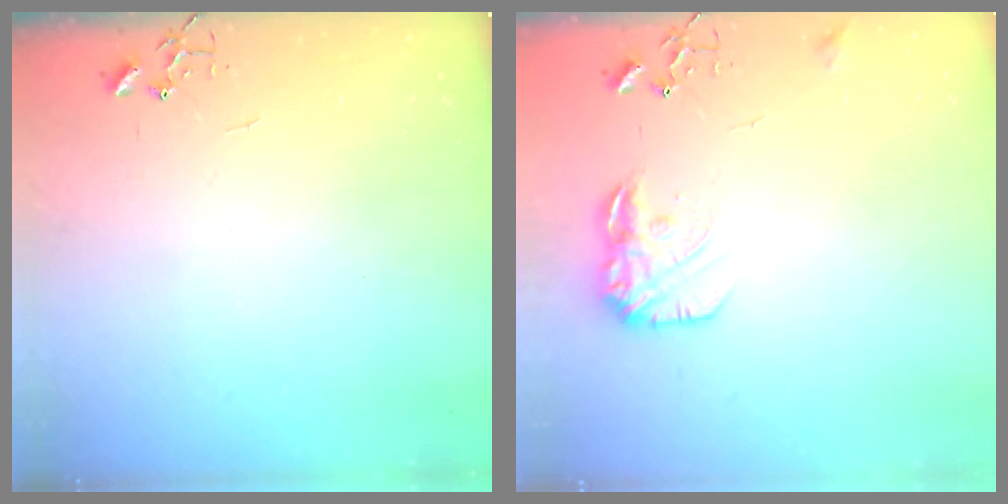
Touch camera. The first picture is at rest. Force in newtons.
{"total": 11.7, "press": 11.7, "slide": 0.4}